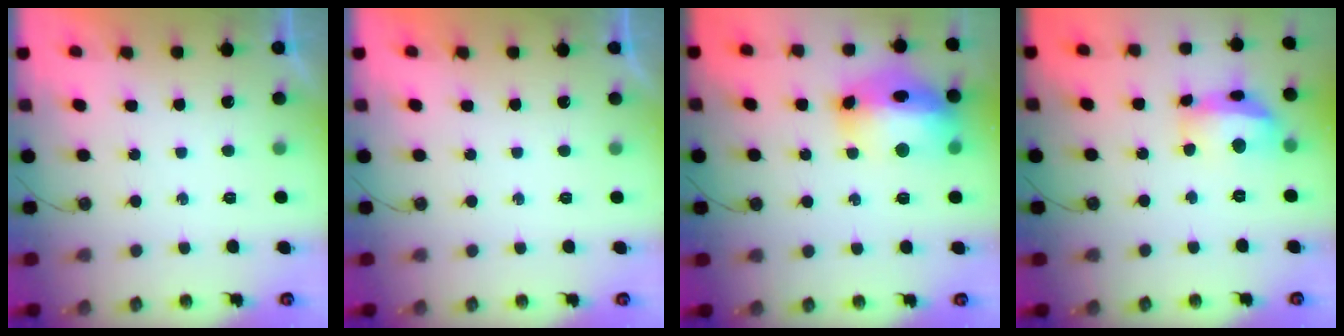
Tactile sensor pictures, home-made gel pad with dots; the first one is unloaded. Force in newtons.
{"total": 0.0}
{"total": 16.8, "press": 16.7, "slide": 1.8}
{"total": 14.0, "press": 13.9, "slide": 1.5}